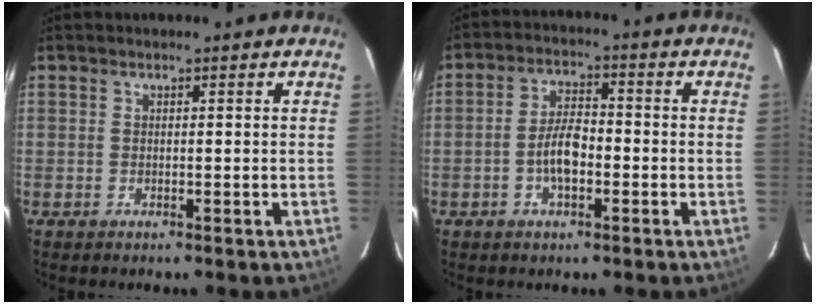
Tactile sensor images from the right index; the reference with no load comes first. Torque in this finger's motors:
{"motor_torque": [1.47, -0.10, 0.76, 0.11]}